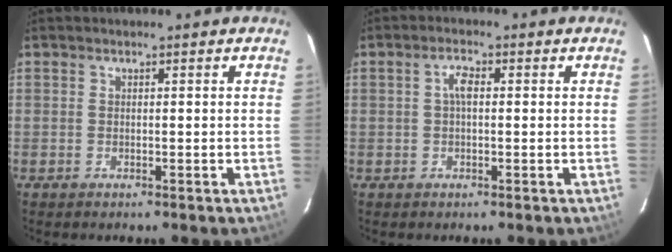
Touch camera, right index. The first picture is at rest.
{"total": 2.5, "force": [0.2, 1.0, 2.2], "torque": [-0.045, 0.009, 0.003]}